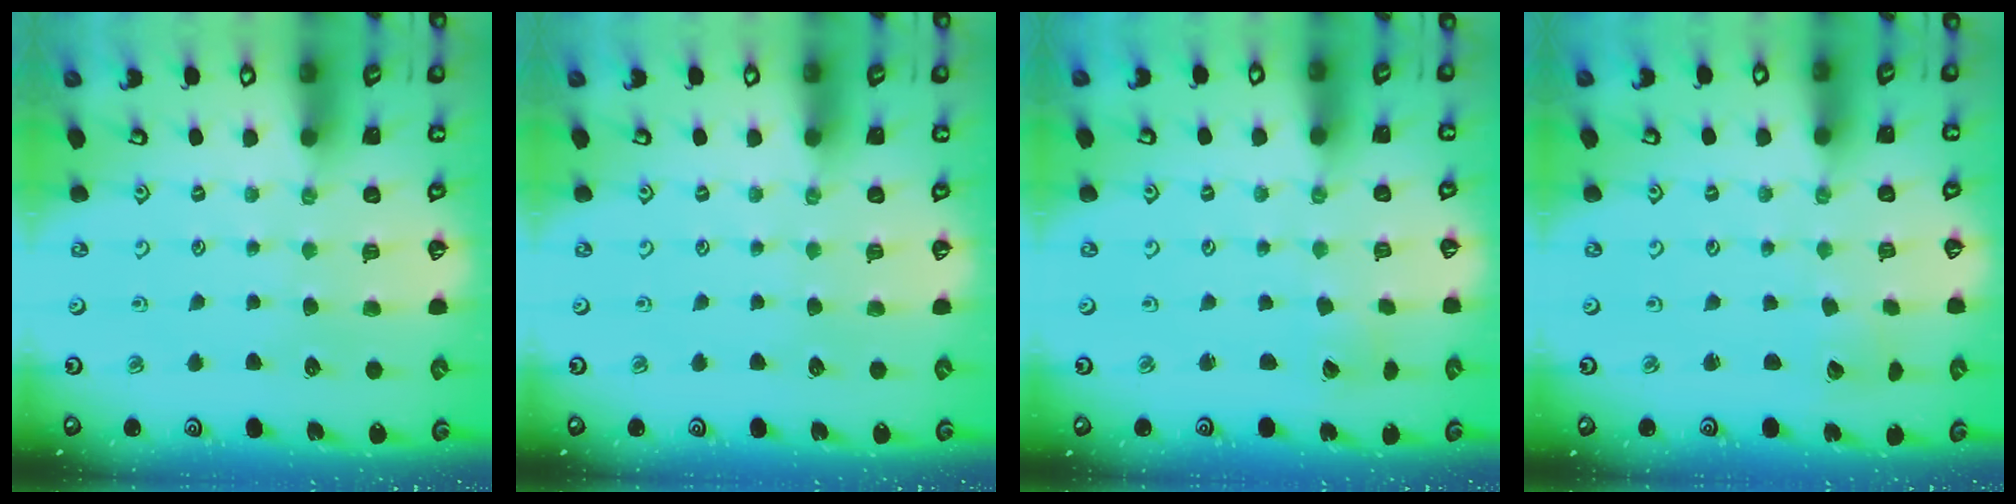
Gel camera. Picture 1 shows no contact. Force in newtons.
{"total": 0.0}
{"total": 2.1, "press": 2.1, "slide": 0.3}
{"total": 2.2, "press": 2.2, "slide": 0.2}